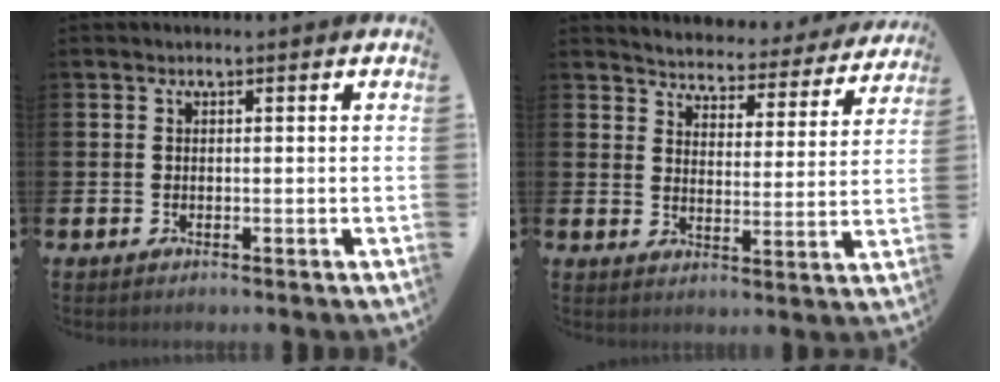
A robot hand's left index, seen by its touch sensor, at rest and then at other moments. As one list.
[{"total": 4.2, "force": [4.2, 0.5, 0.2], "torque": [-0.022, -0.041, 0.066]}]